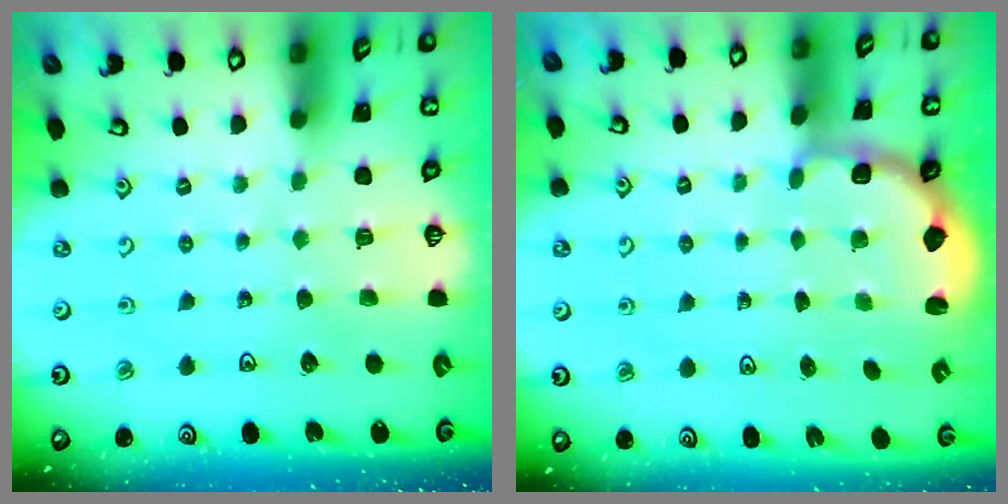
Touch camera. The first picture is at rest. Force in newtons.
{"total": 3.0, "press": 2.2, "slide": 2.0}